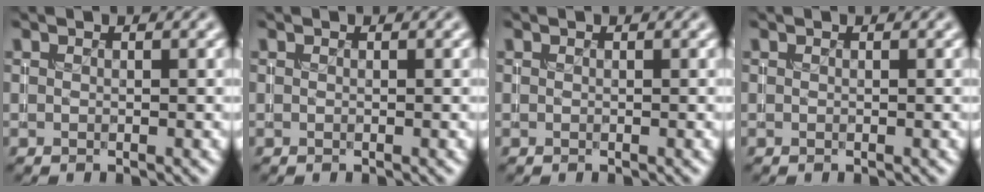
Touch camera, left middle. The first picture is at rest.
{"total": 0.0}
{"total": 0.0}
{"total": 0.0}